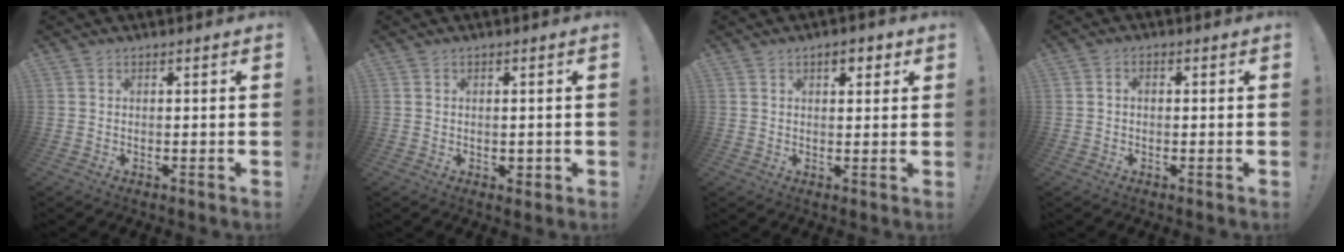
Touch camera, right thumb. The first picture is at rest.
{"total": 1.6, "force": [0.2, 1.4, 0.8], "torque": [-0.006, -0.001, 0.003]}
{"total": 3.9, "force": [2.1, 2.1, 2.4], "torque": [-0.029, -0.006, 0.033]}
{"total": 1.5, "force": [-0.4, 0.9, 1.2], "torque": [-0.017, 0.003, -0.008]}